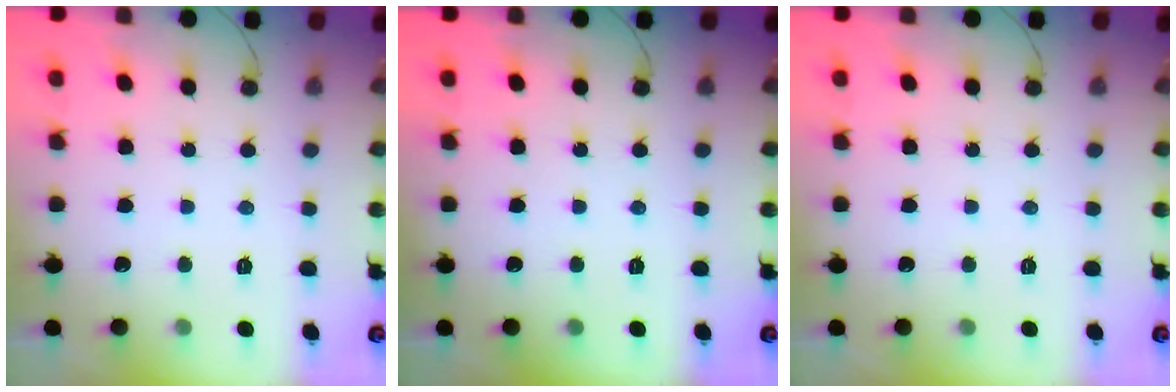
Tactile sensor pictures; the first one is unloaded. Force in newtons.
{"total": 0.0}
{"total": 0.0}